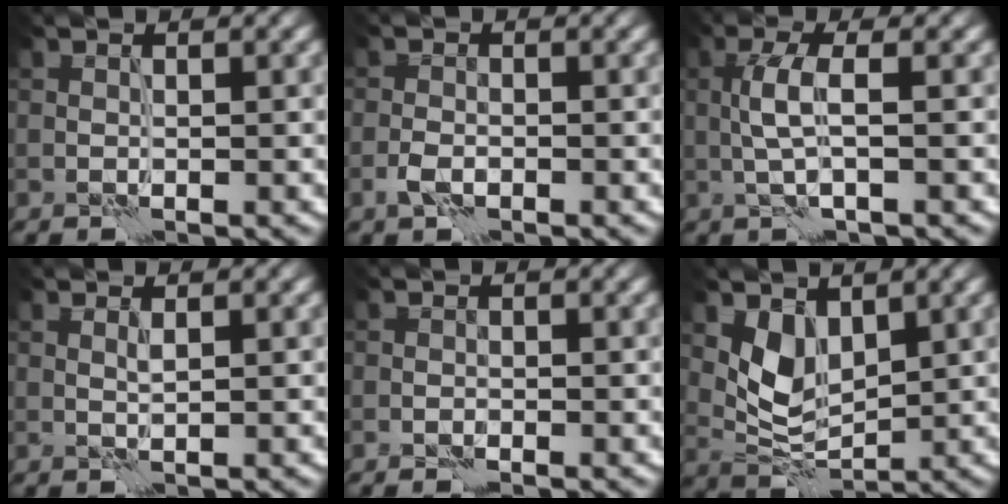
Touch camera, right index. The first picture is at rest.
{"total": 1.6, "force": [-0.8, 0.9, 1.1], "torque": [-0.022, 0.002, -0.021]}
{"total": 2.9, "force": [0.0, 0.5, 2.9], "torque": [-0.062, 0.007, -0.002]}
{"total": 0.7, "force": [0.4, -0.1, 0.6], "torque": [-0.014, 0.001, 0.007]}
{"total": 0.6, "force": [-0.4, 0.3, 0.4], "torque": [-0.005, 0.001, -0.009]}
{"total": 3.6, "force": [1.7, 2.2, 2.3], "torque": [-0.050, -0.010, 0.037]}